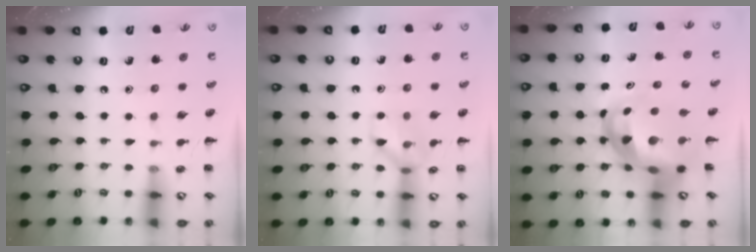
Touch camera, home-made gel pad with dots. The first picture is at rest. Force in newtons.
{"total": 9.1, "press": 9.1, "slide": 0.4}
{"total": 10.0, "press": 9.7, "slide": 2.6}